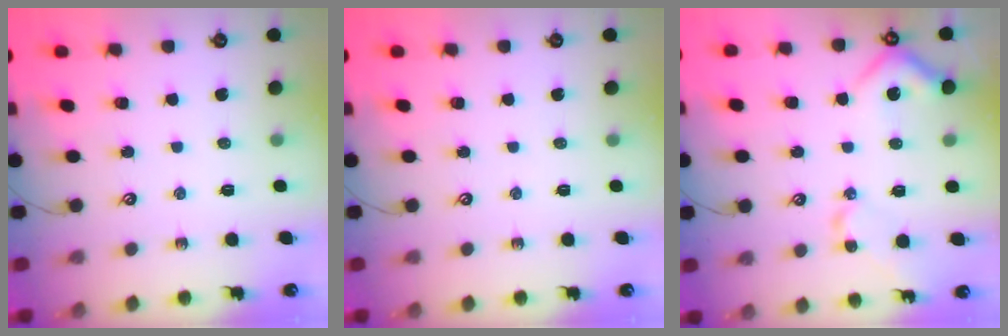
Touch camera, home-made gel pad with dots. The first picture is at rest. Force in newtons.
{"total": 0.0}
{"total": 7.9, "press": 7.8, "slide": 1.2}